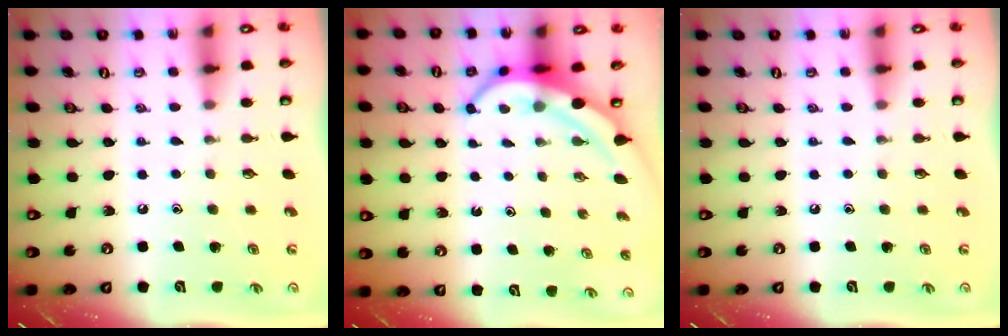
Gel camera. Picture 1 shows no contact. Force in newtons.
{"total": 6.4, "press": 6.3, "slide": 0.8}
{"total": 0.0}